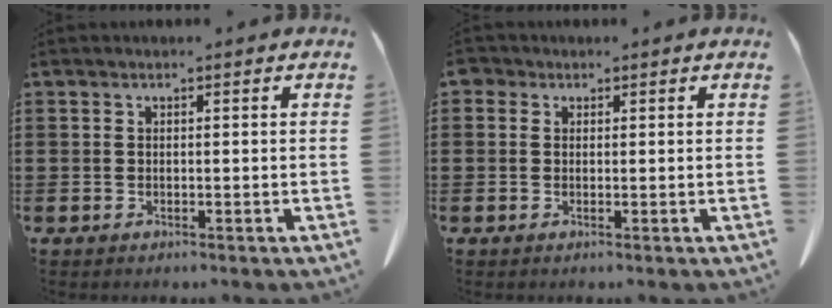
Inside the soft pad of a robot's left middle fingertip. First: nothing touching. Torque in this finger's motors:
{"motor_torque": [-0.02, 0.02, 0.00, 0.00]}